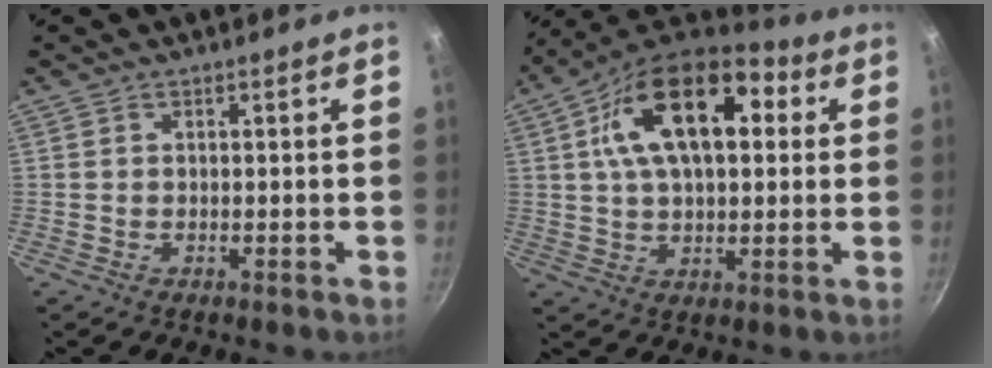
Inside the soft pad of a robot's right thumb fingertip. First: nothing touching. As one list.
[{"total": 20.1, "force": [5.2, 11.4, 15.8], "torque": [-0.247, 0.018, 0.068]}]